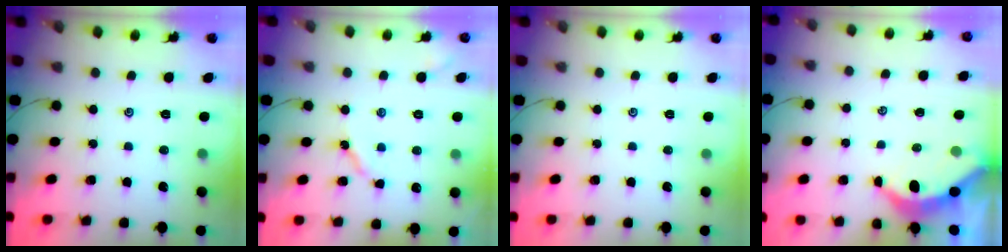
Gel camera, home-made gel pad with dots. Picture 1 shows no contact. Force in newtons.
{"total": 5.7, "press": 5.7, "slide": 0.7}
{"total": 0.0}
{"total": 3.7, "press": 3.6, "slide": 0.5}